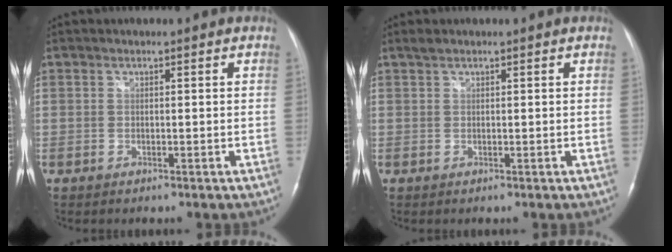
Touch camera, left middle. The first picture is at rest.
{"total": 0.7, "force": [0.6, 0.4, 0.3], "torque": [-0.005, 0.010, 0.011]}